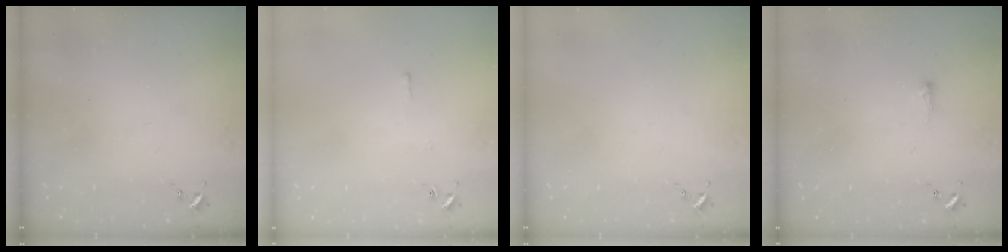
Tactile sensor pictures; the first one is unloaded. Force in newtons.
{"total": 2.6, "press": 2.6, "slide": 0.3}
{"total": 0.0}
{"total": 3.4, "press": 3.3, "slide": 0.7}